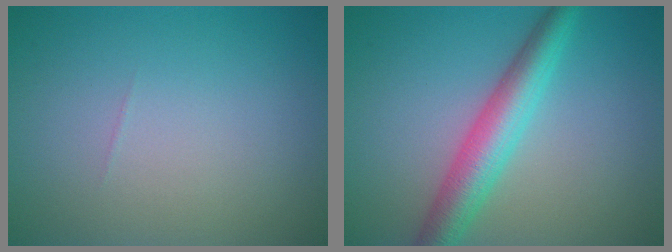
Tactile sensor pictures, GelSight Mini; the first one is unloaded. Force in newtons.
{"total": 5.1, "press": 5.1, "slide": 0.1}